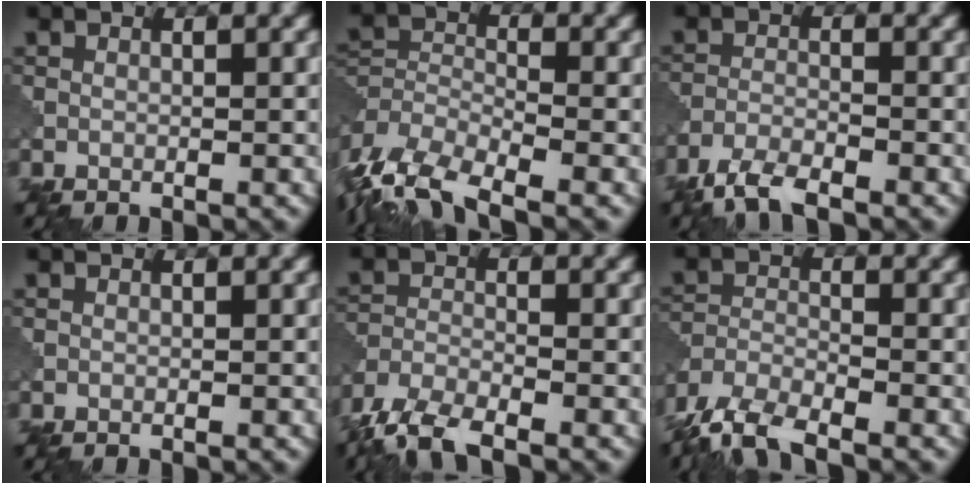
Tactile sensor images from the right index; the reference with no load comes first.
{"total": 8.8, "force": [-6.4, 3.4, 5.0], "torque": [-0.096, -0.008, -0.123]}
{"total": 4.1, "force": [-3.4, 0.8, 2.1], "torque": [-0.045, -0.006, -0.075]}
{"total": 0.0}
{"total": 5.6, "force": [-4.6, 1.4, 2.9], "torque": [-0.058, -0.011, -0.098]}
{"total": 6.0, "force": [-4.8, 1.7, 3.2], "torque": [-0.064, -0.010, -0.102]}